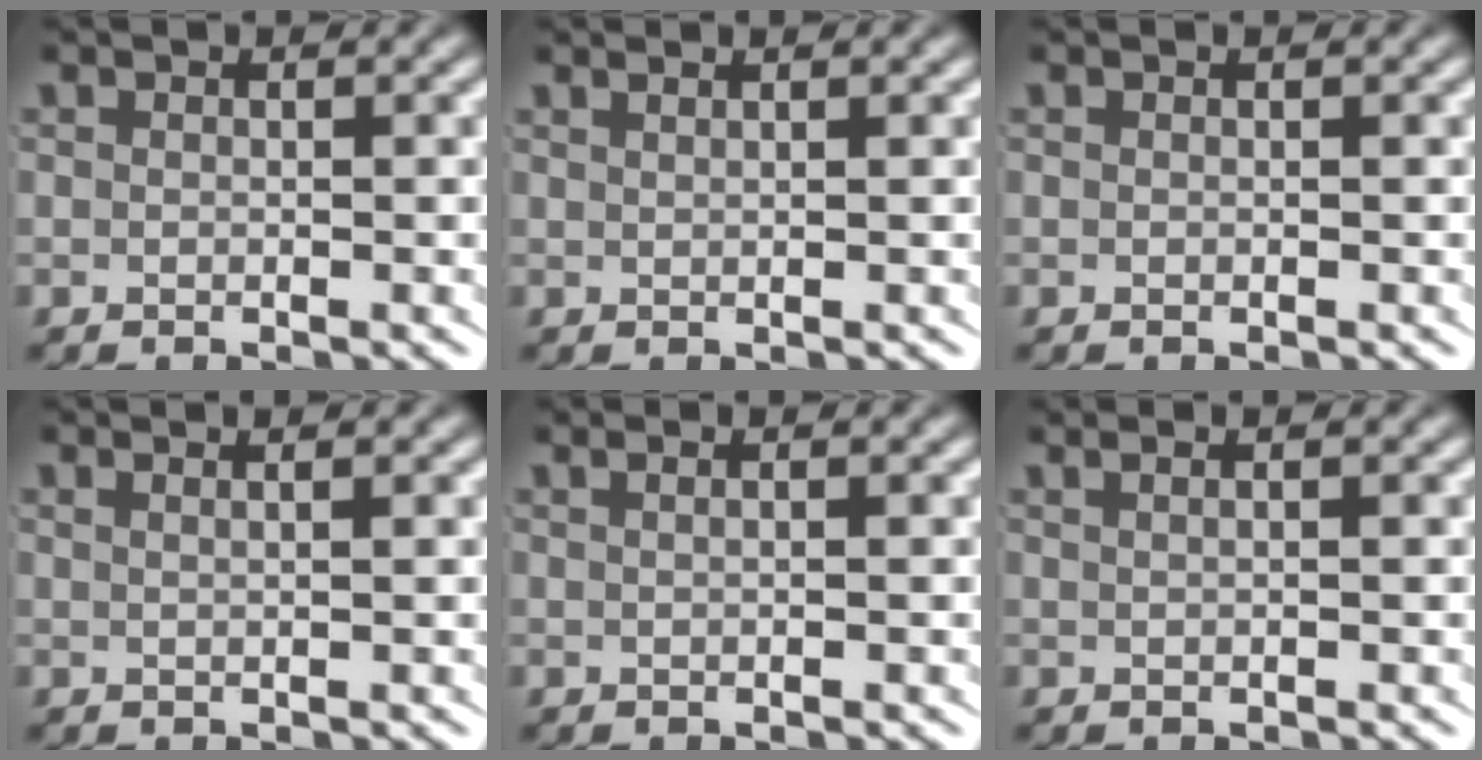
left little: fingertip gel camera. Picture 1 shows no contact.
{"total": 1.0, "force": [0.9, -0.4, 0.3], "torque": [-0.002, 0.000, 0.019]}
{"total": 0.0}
{"total": 1.5, "force": [0.9, -0.4, 1.1], "torque": [-0.012, 0.003, 0.017]}
{"total": 1.1, "force": [0.6, -0.1, 0.9], "torque": [-0.008, 0.008, 0.010]}
{"total": 1.5, "force": [1.0, 0.0, 1.2], "torque": [-0.011, 0.010, 0.015]}